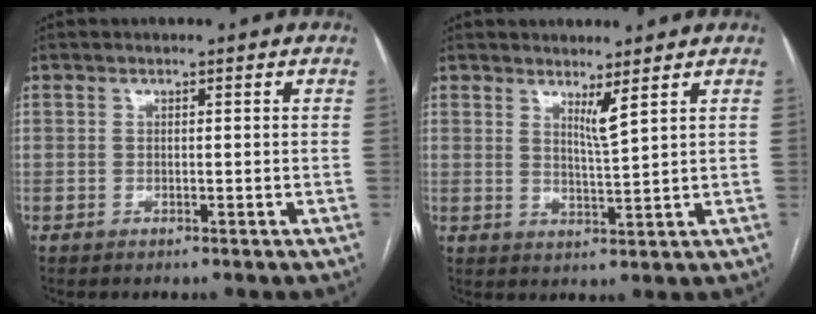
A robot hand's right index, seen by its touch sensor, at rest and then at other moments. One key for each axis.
{"total": 2.7, "fx": 1.9, "fy": -0.6, "fz": 1.9, "tx": -0.036, "ty": -0.018, "tz": 0.039}